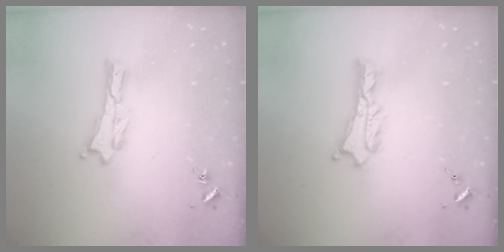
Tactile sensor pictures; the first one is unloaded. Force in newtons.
{"total": 1.3, "press": 1.3, "slide": 0.1}